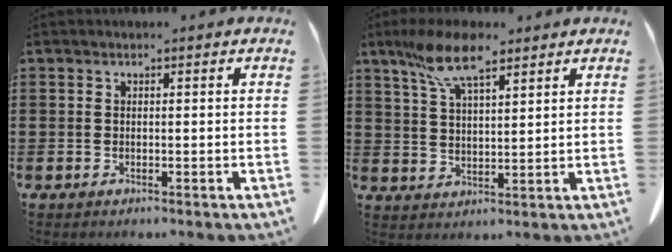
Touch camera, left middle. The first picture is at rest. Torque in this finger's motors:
{"motor_torque": [1.41, 0.72, 0.31, 0.12]}